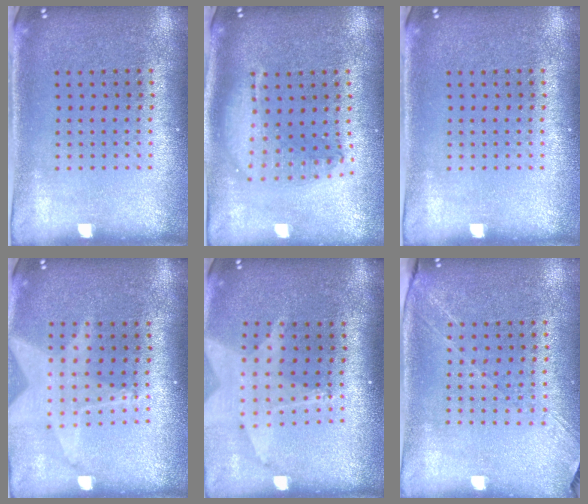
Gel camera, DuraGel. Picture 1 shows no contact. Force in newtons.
{"total": 1.8, "press": 1.6, "slide": 1.0}
{"total": 0.0}
{"total": 1.8, "press": 1.5, "slide": 1.0}
{"total": 1.7, "press": 1.5, "slide": 0.9}
{"total": 1.4, "press": 1.3, "slide": 0.6}